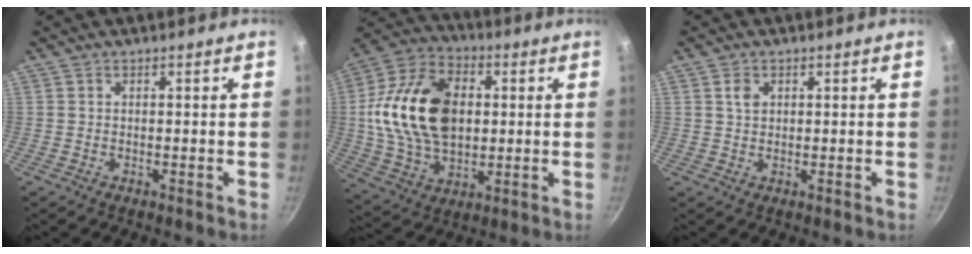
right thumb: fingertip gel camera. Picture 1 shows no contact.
{"total": 21.6, "force": [2.0, 14.4, 15.9], "torque": [-0.271, 0.009, 0.034]}
{"total": 2.4, "force": [0.9, 1.7, 1.4], "torque": [-0.017, -0.001, 0.016]}